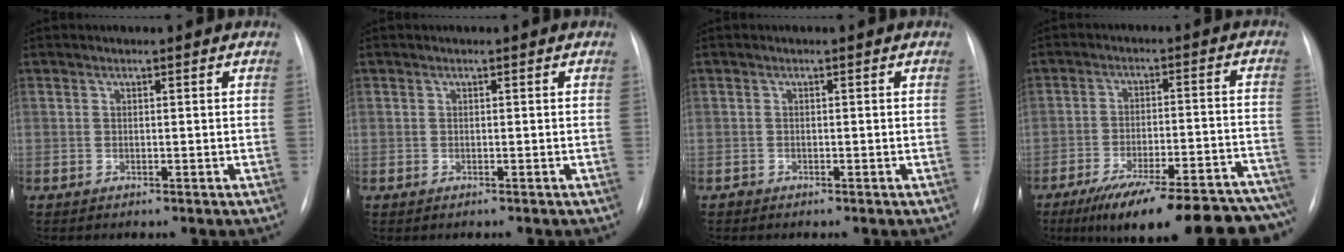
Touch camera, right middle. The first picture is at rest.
{"total": 0.0}
{"total": 0.5, "force": [-0.4, 0.3, 0.0], "torque": [-0.002, 0.001, -0.010]}
{"total": 25.3, "force": [-20.9, 4.2, 13.5], "torque": [-0.132, 0.006, -0.283]}